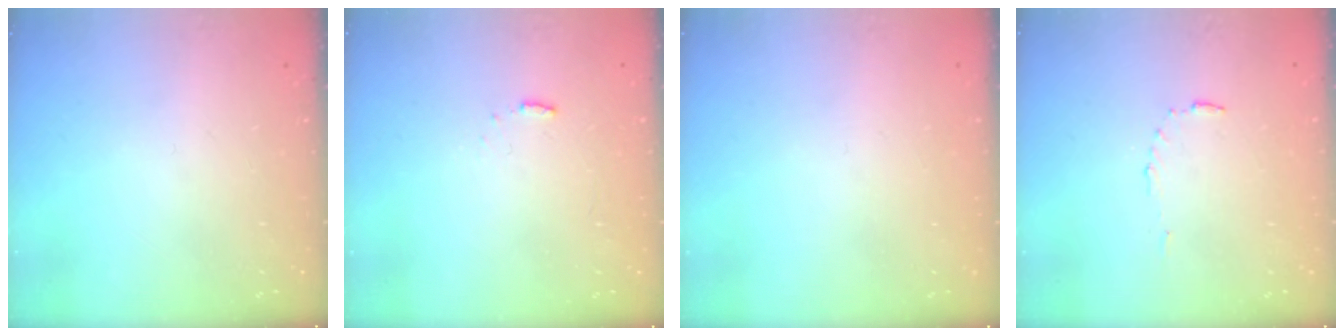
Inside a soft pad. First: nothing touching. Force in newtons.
{"total": 4.8, "press": 4.8, "slide": 0.5}
{"total": 0.0}
{"total": 4.2, "press": 4.1, "slide": 0.4}